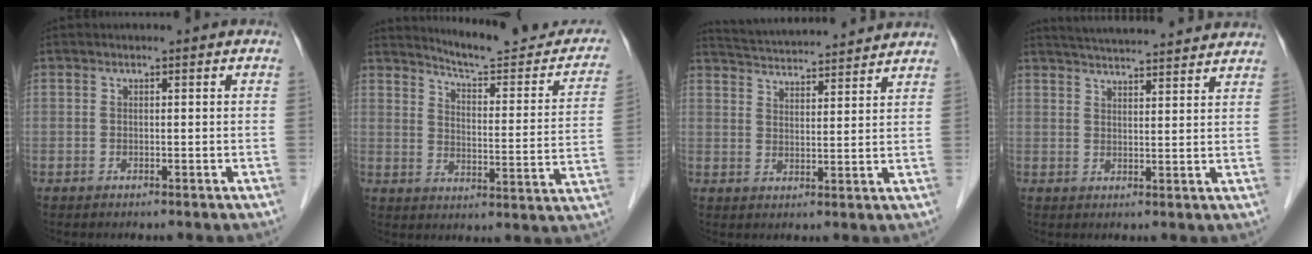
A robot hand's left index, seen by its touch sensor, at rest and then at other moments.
{"total": 16.7, "force": [15.6, 2.3, 5.6], "torque": [-0.063, -0.050, 0.191]}
{"total": 15.1, "force": [14.3, 1.3, 4.8], "torque": [-0.088, 0.032, 0.206]}
{"total": 15.8, "force": [14.7, 1.2, 5.6], "torque": [-0.090, 0.031, 0.197]}